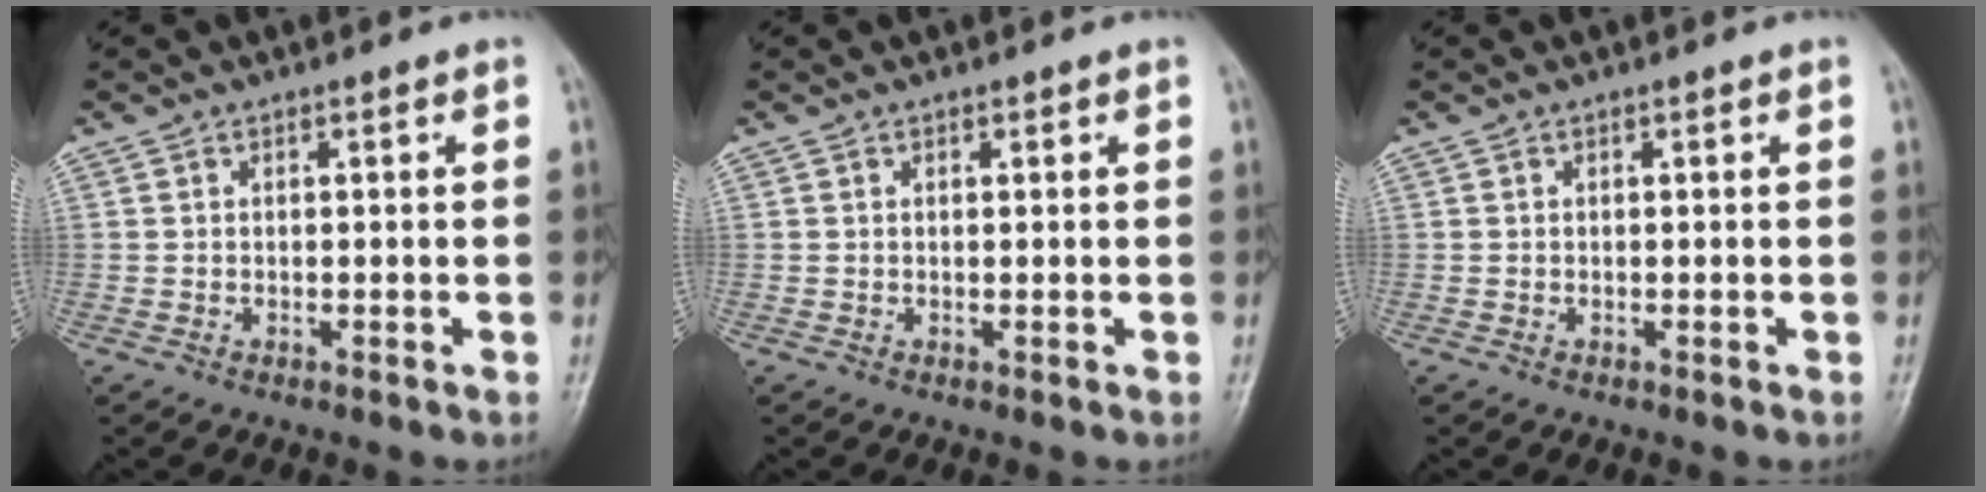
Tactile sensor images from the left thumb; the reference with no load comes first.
{"total": 0.6, "force": [0.3, 0.3, 0.3], "torque": [-0.003, -0.001, 0.003]}
{"total": 0.0}